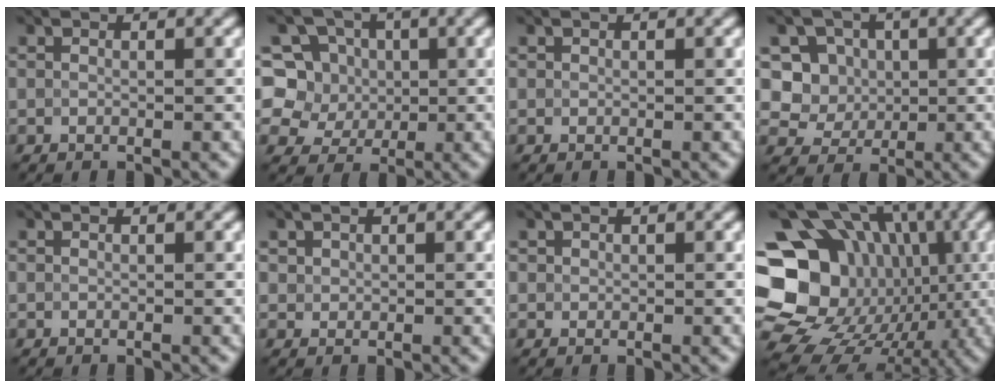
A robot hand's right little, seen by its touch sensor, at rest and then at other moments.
{"total": 7.1, "force": [1.1, 6.5, 2.5], "torque": [-0.038, 0.030, -0.008]}
{"total": 0.0}
{"total": 4.5, "force": [0.9, 4.3, 1.4], "torque": [-0.011, 0.000, 0.017]}
{"total": 0.0}
{"total": 0.9, "force": [0.4, 0.8, 0.1], "torque": [0.001, -0.005, 0.011]}
{"total": 0.6, "force": [0.2, 0.5, 0.0], "torque": [0.005, -0.003, 0.005]}
{"total": 20.2, "force": [-0.7, 17.2, 10.6], "torque": [-0.173, 0.019, -0.039]}